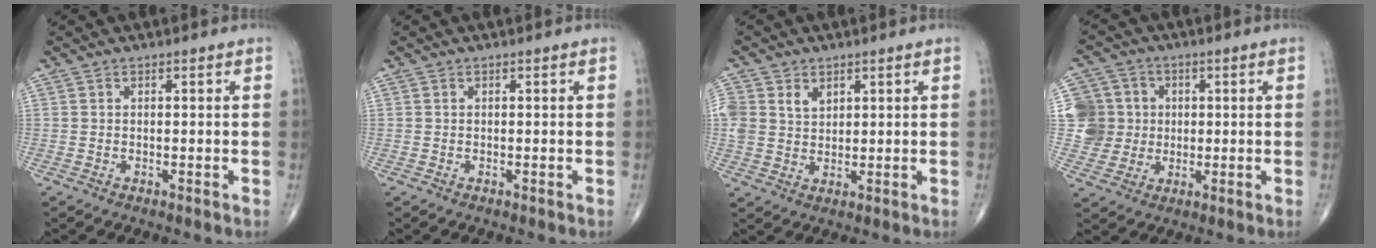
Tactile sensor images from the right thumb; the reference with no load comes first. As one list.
[{"total": 0.0}, {"total": 6.6, "force": [2.7, 5.2, 3.1], "torque": [-0.052, -0.005, 0.057]}, {"total": 9.0, "force": [0.9, 8.7, 1.8], "torque": [-0.004, 0.012, 0.016]}]